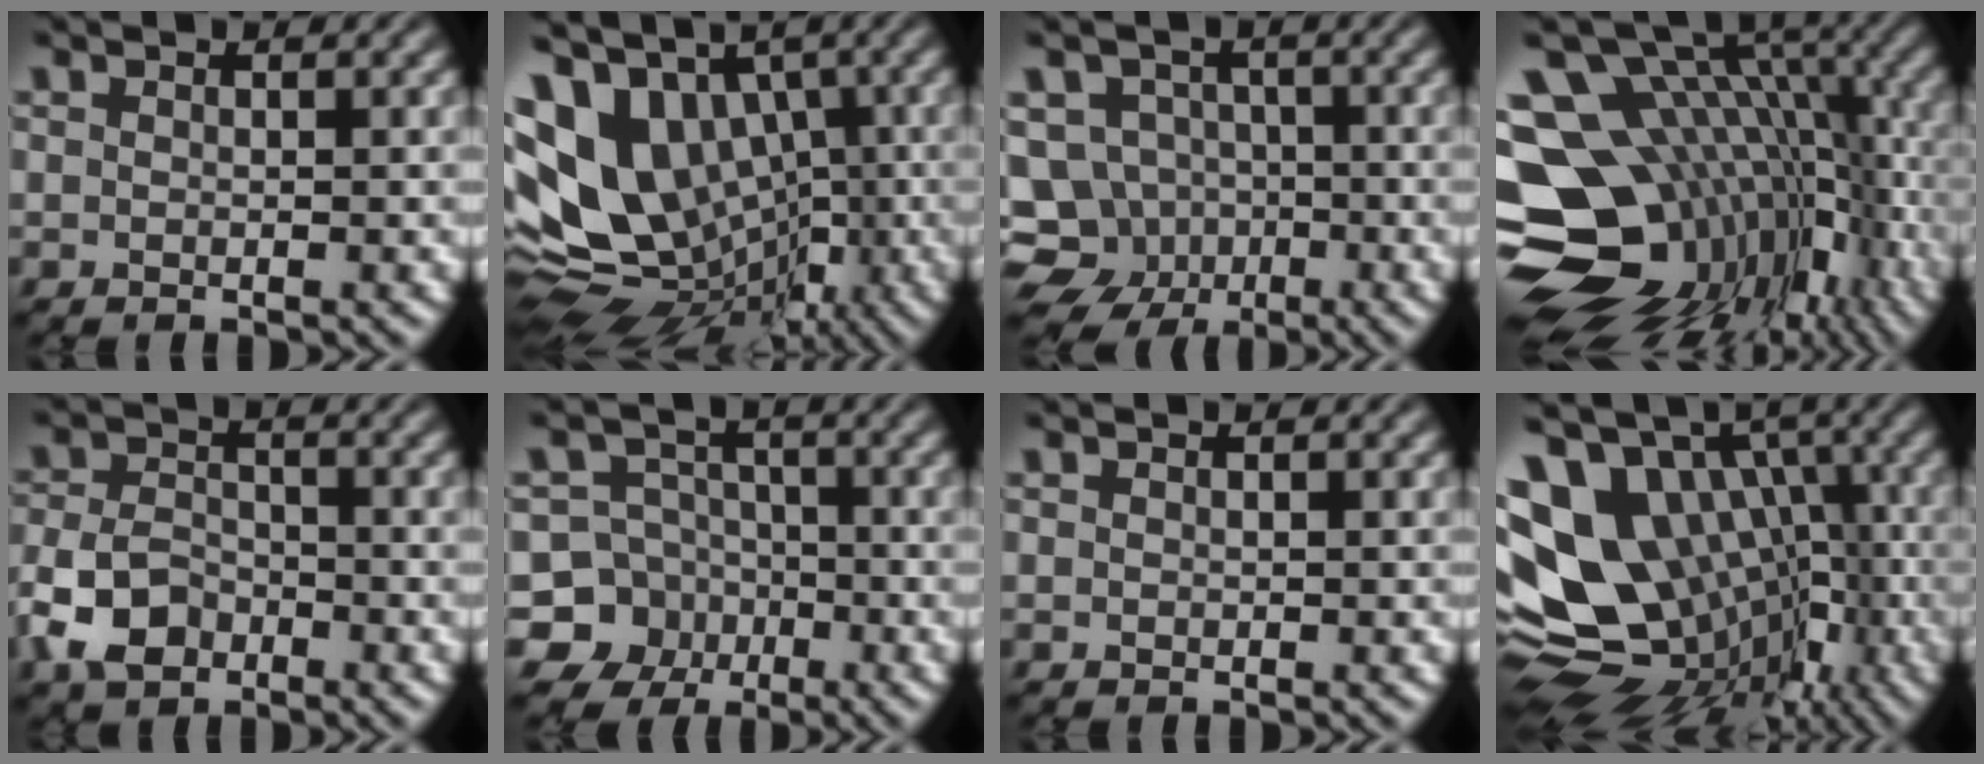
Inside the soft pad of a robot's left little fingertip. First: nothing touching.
{"total": 13.3, "force": [1.8, 9.7, 9.0], "torque": [-0.167, 0.001, 0.041]}
{"total": 9.2, "force": [-4.4, 7.6, 2.7], "torque": [-0.023, -0.002, -0.087]}
{"total": 17.8, "force": [-3.1, 11.8, 12.9], "torque": [-0.213, 0.003, -0.009]}
{"total": 4.9, "force": [-2.7, 3.2, 2.5], "torque": [-0.056, 0.000, -0.058]}
{"total": 11.1, "force": [-4.9, 9.8, 1.5], "torque": [-0.053, -0.017, -0.091]}
{"total": 0.0}
{"total": 15.5, "force": [0.1, 11.3, 10.6], "torque": [-0.182, -0.004, 0.039]}